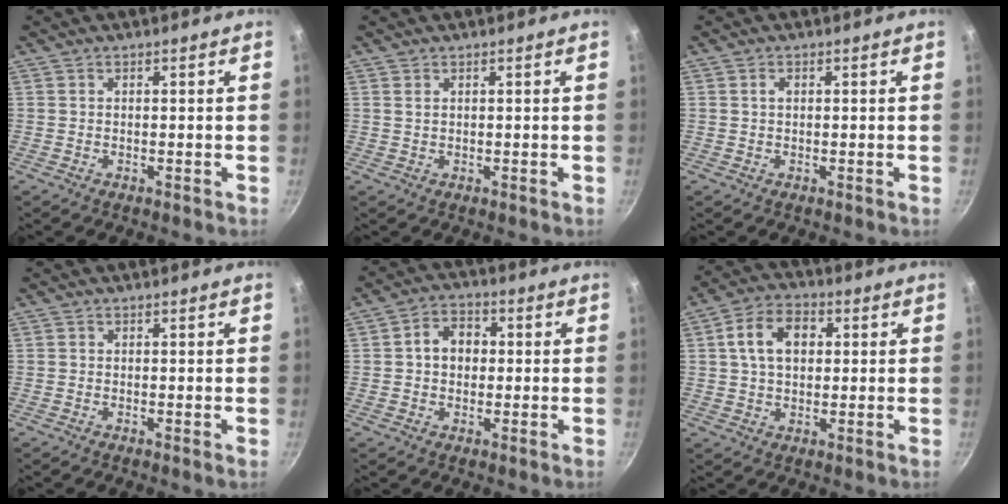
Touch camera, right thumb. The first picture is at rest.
{"total": 0.8, "force": [0.5, 0.4, 0.5], "torque": [-0.011, -0.002, 0.010]}
{"total": 1.1, "force": [0.3, 0.7, 0.8], "torque": [-0.011, 0.004, 0.006]}
{"total": 0.0}
{"total": 6.4, "force": [0.5, 5.0, 4.0], "torque": [-0.038, 0.014, -0.001]}
{"total": 9.7, "force": [2.0, 6.7, 6.7], "torque": [-0.097, 0.013, 0.026]}